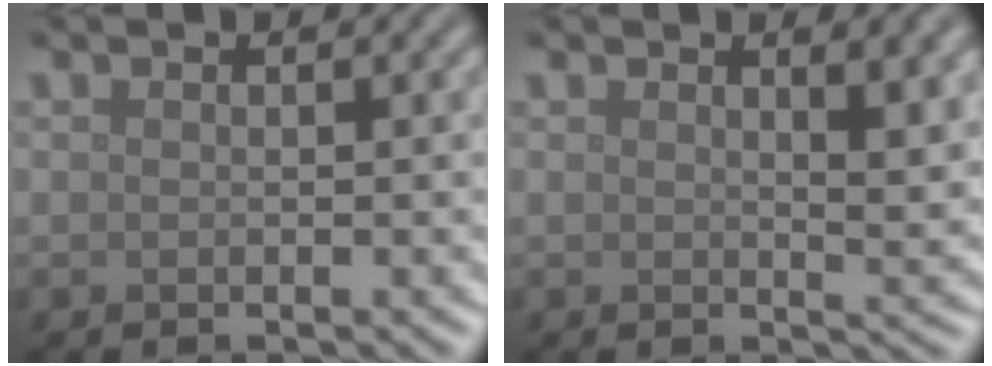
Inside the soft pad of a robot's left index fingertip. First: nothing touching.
{"total": 3.4, "force": [1.5, 1.0, 2.9], "torque": [-0.032, -0.004, 0.023]}